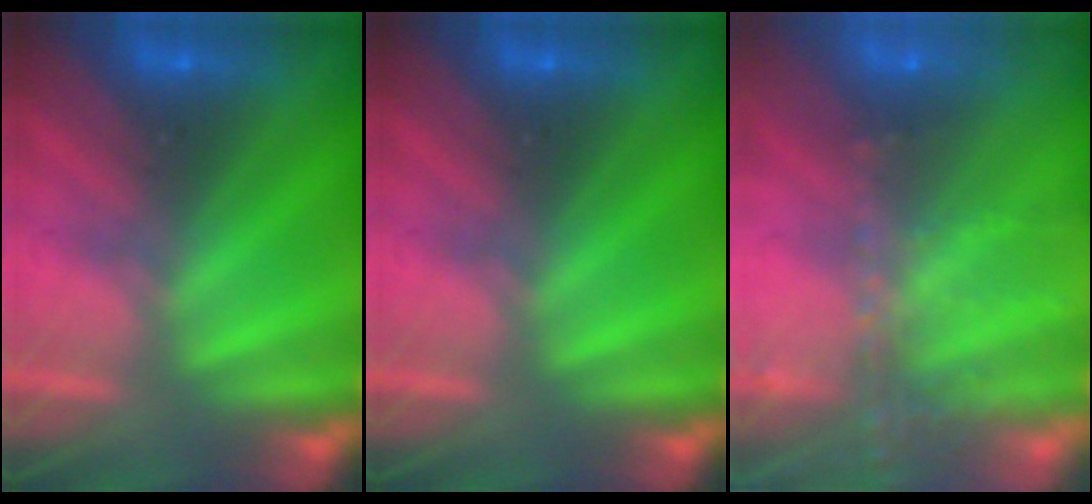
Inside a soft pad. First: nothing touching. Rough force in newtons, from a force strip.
{"total": 0.0}
{"total": 7.6}